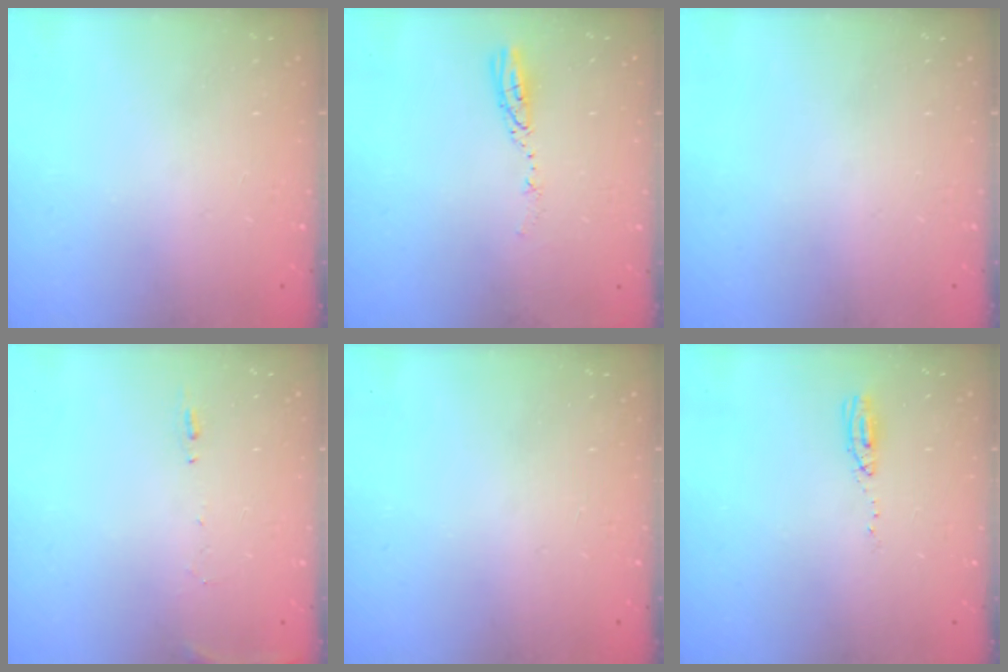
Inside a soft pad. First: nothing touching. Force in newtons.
{"total": 4.0, "press": 3.9, "slide": 0.5}
{"total": 0.0}
{"total": 6.6, "press": 6.5, "slide": 0.7}
{"total": 0.0}
{"total": 3.9, "press": 3.7, "slide": 1.2}